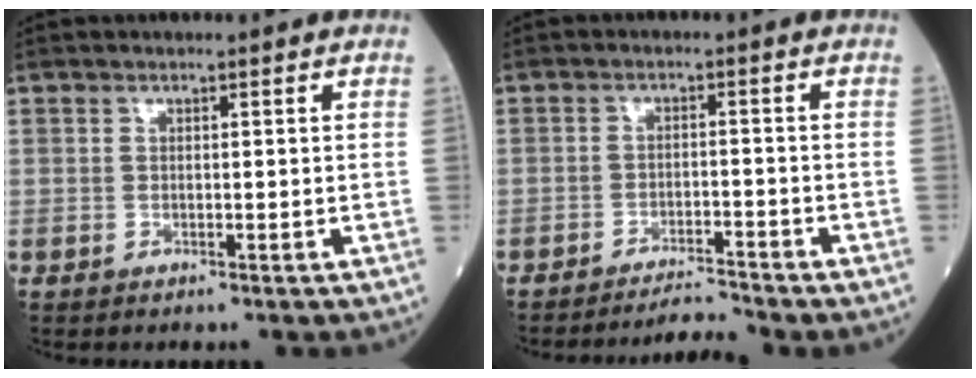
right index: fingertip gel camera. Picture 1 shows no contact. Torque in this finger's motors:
{"motor_torque": [0.67, -0.67, 0.31, 0.06]}